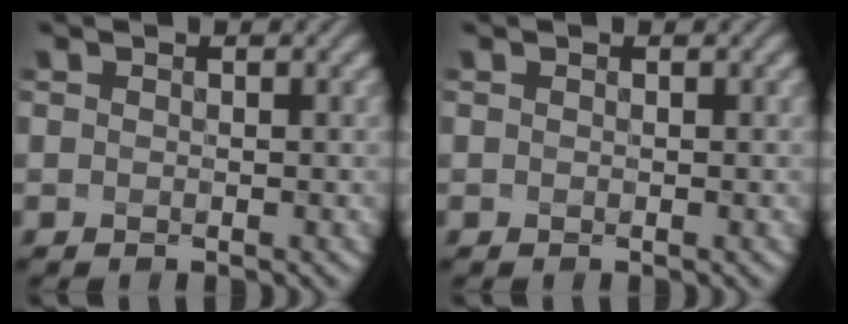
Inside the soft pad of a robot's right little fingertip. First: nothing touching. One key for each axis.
{"total": 0.0}